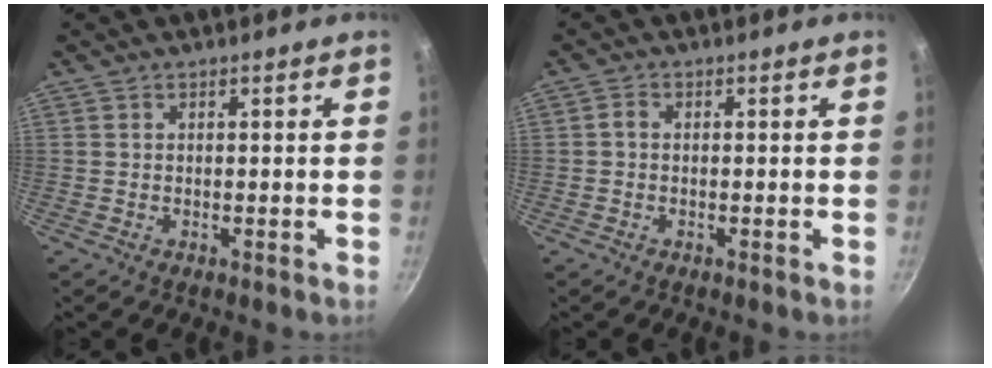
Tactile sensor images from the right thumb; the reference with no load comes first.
{"total": 1.3, "force": [-0.1, 0.9, 0.8], "torque": [-0.018, 0.007, -0.005]}